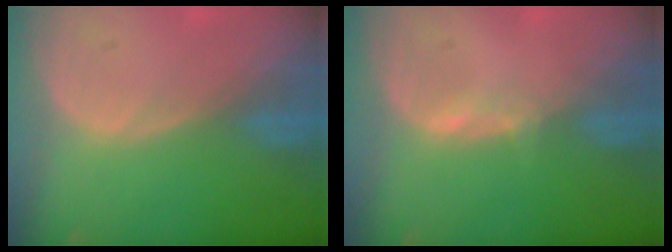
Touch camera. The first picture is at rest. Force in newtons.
{"total": 1.1, "press": 1.1, "slide": 0.3}